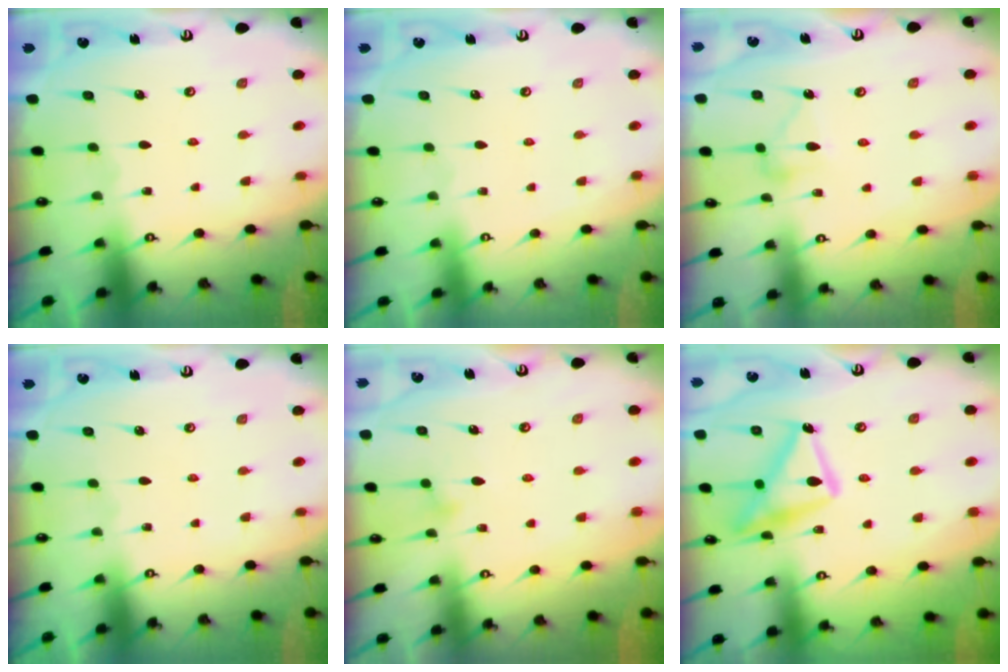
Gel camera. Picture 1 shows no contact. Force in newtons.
{"total": 3.9, "press": 3.9, "slide": 0.1}
{"total": 9.6, "press": 9.6, "slide": 0.4}
{"total": 0.0}
{"total": 9.1, "press": 9.1, "slide": 0.5}
{"total": 17.5, "press": 17.4, "slide": 1.0}